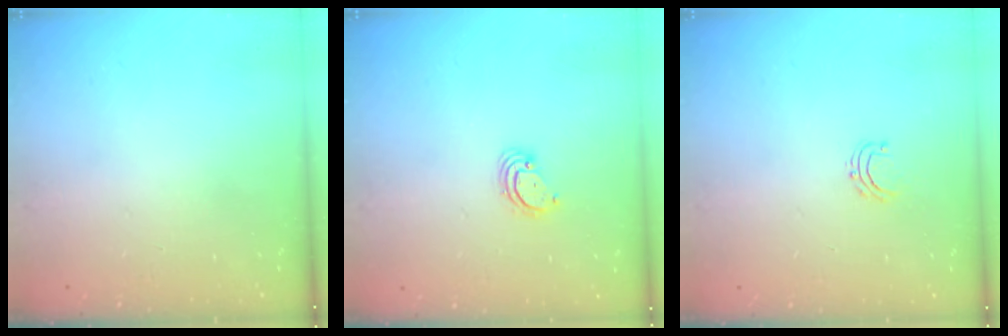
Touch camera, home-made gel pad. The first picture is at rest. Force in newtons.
{"total": 3.4, "press": 3.4, "slide": 0.1}
{"total": 4.0, "press": 4.0, "slide": 0.3}